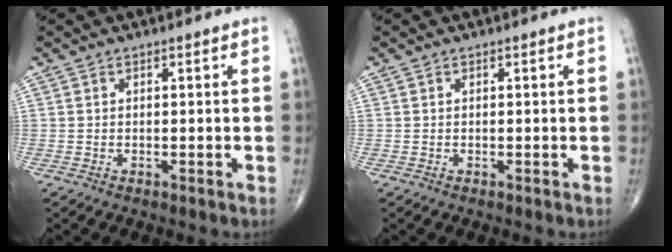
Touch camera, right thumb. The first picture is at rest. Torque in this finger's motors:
{"motor_torque": [0.01, 0.01, 0.02, -0.02, 0.02]}